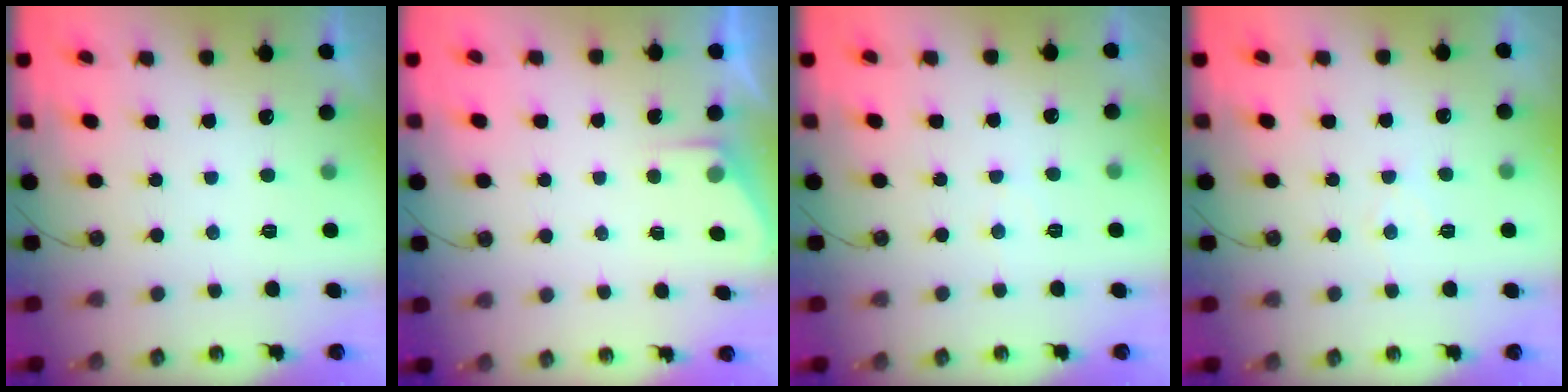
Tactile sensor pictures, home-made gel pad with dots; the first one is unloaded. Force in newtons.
{"total": 2.4, "press": 2.4, "slide": 0.4}
{"total": 4.2, "press": 4.1, "slide": 0.6}
{"total": 4.5, "press": 4.5, "slide": 0.5}